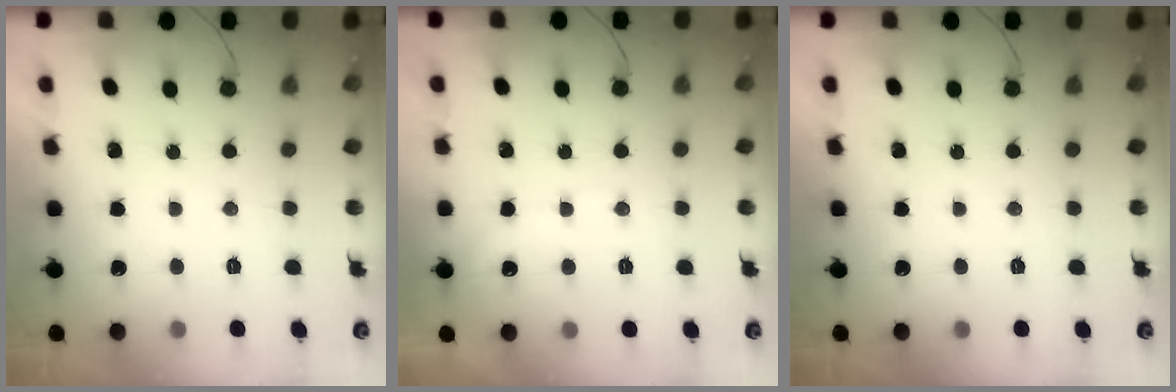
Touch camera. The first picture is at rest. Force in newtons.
{"total": 4.9, "press": 4.8, "slide": 0.9}
{"total": 0.0}